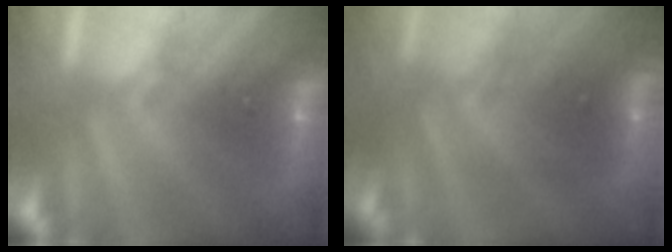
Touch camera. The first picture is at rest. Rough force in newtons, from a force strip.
{"total": 2.4}